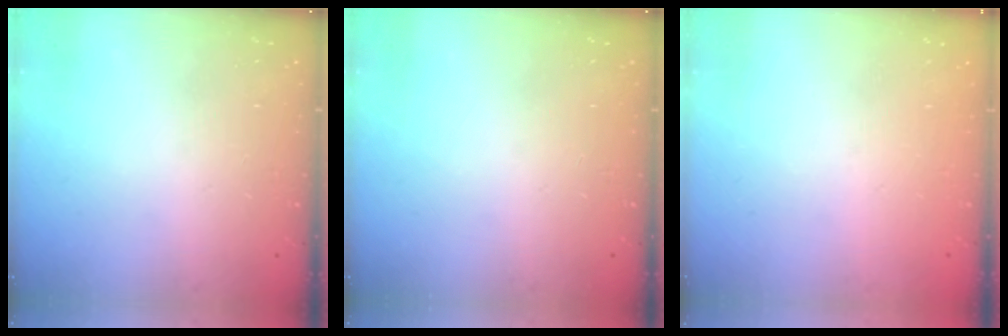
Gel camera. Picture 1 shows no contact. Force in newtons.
{"total": 0.0}
{"total": 0.0}